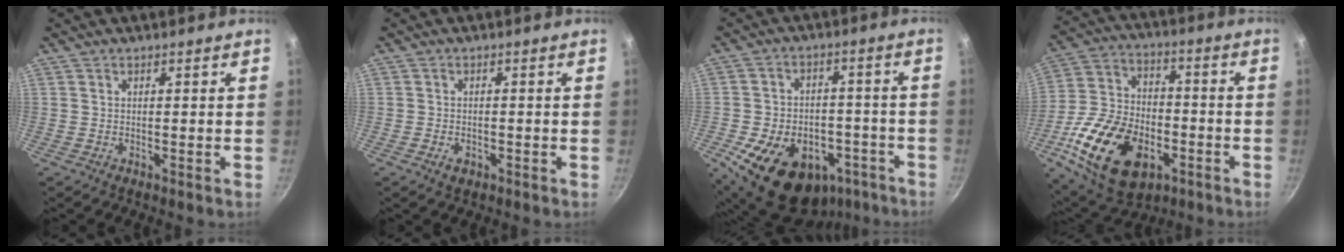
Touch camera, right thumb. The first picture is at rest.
{"total": 2.3, "force": [-1.1, 1.5, 1.3], "torque": [-0.023, 0.008, -0.017]}
{"total": 21.3, "force": [-10.8, 14.0, 11.9], "torque": [-0.160, 0.045, -0.147]}
{"total": 23.6, "force": [-8.6, 14.9, 16.1], "torque": [-0.287, 0.028, -0.142]}